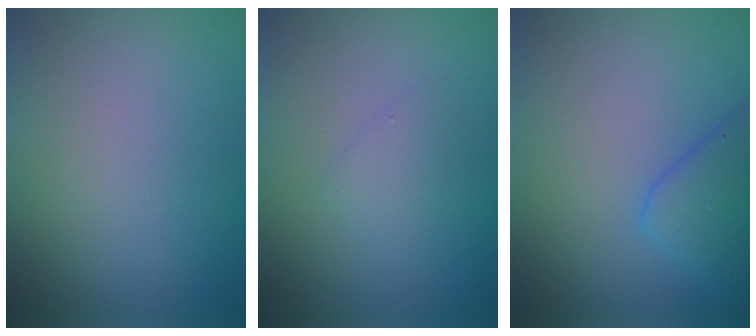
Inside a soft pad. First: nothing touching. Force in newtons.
{"total": 1.3, "press": 1.3, "slide": 0.1}
{"total": 2.9, "press": 2.9, "slide": 0.0}